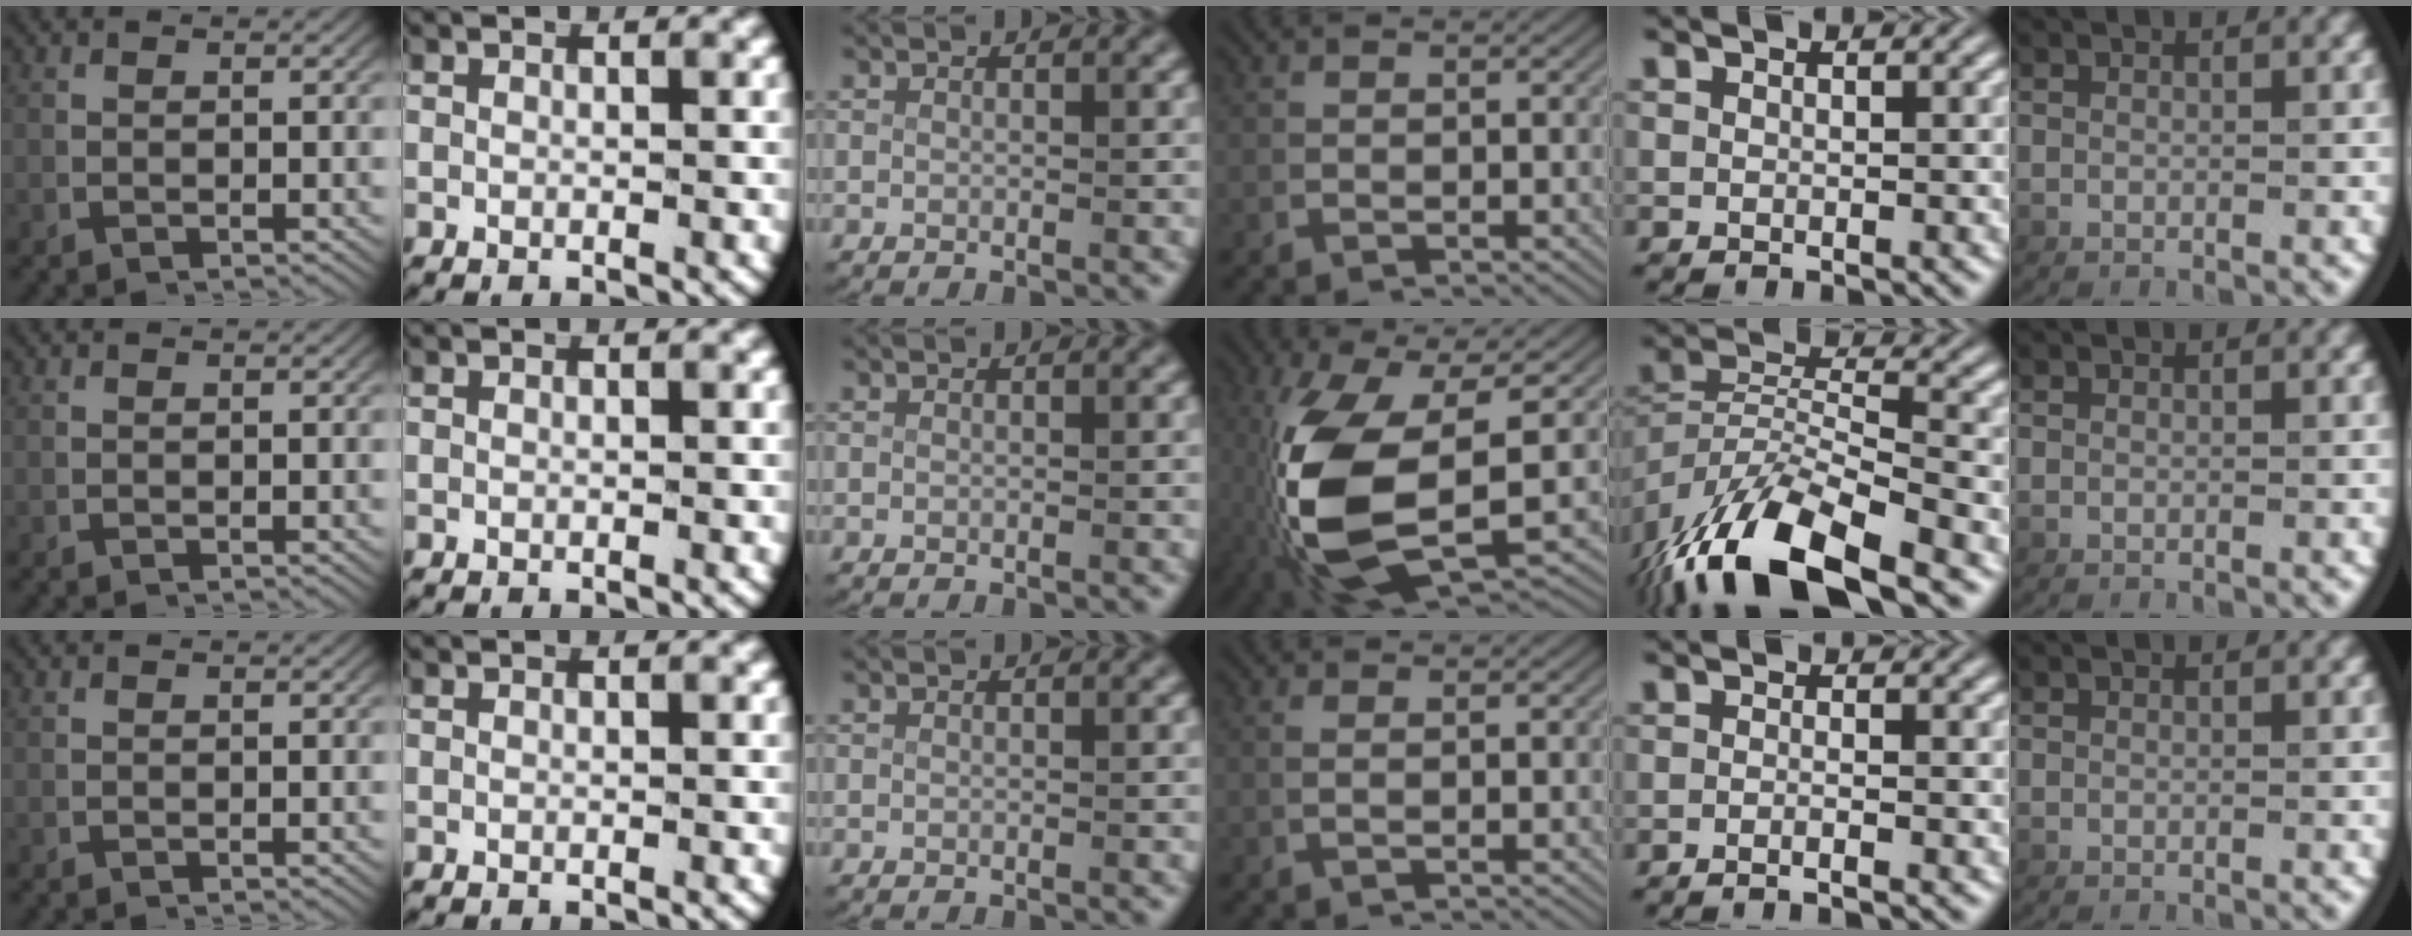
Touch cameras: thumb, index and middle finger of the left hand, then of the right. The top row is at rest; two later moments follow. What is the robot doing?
{"motion": "lift_and_place", "object": "scissors"}